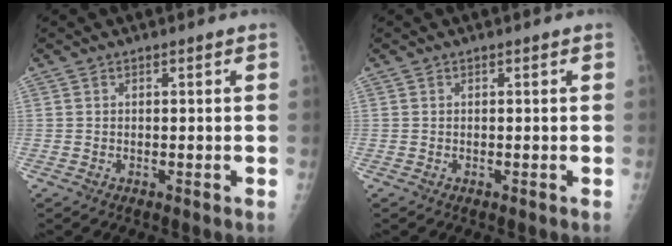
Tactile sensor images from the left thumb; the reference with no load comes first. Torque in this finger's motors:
{"motor_torque": [-0.06, 0.00, -0.17, -0.12, 0.00]}